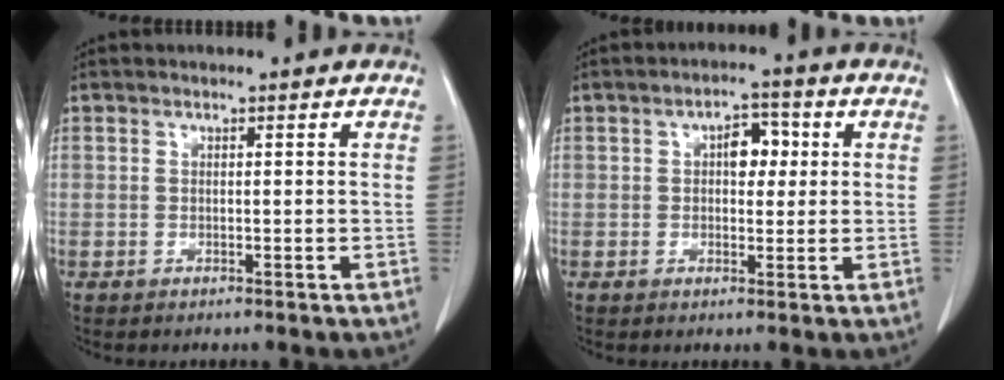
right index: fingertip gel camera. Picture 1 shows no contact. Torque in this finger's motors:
{"motor_torque": [0.17, -0.01, 0.12, 0.04]}